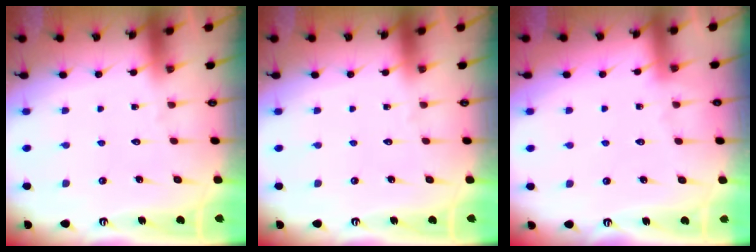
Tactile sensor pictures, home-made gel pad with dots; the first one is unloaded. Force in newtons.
{"total": 0.0}
{"total": 1.9, "press": 1.9, "slide": 0.4}